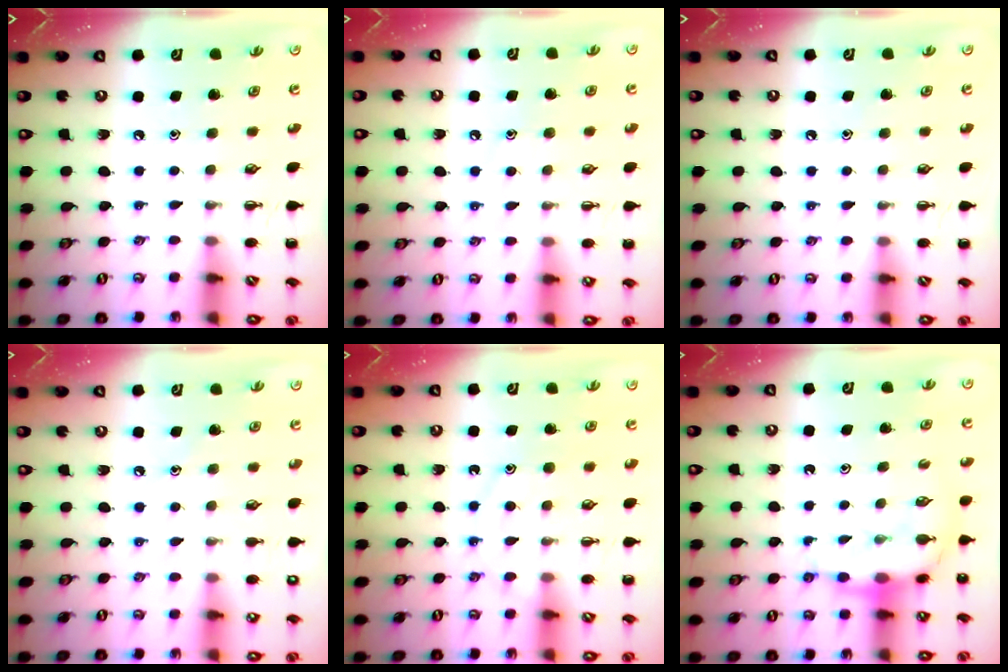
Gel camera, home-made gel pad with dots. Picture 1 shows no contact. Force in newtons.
{"total": 6.2, "press": 6.0, "slide": 1.6}
{"total": 6.3, "press": 6.0, "slide": 1.8}
{"total": 6.4, "press": 6.1, "slide": 1.9}
{"total": 10.8, "press": 10.8, "slide": 0.7}
{"total": 7.3, "press": 7.2, "slide": 1.5}